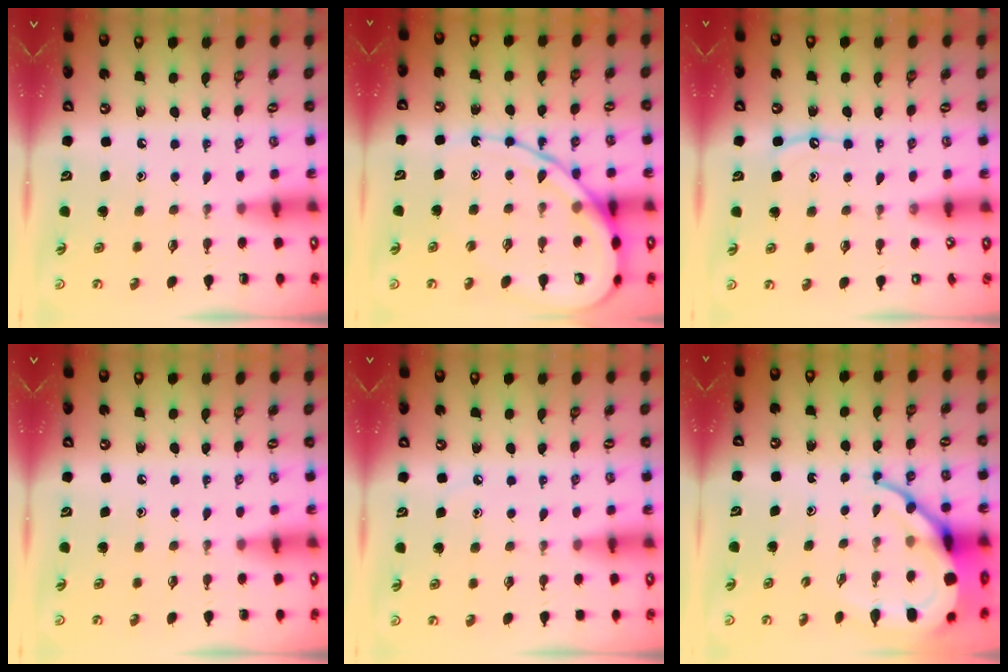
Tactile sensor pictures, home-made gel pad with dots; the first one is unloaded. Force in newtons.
{"total": 14.7, "press": 14.6, "slide": 1.5}
{"total": 6.6, "press": 6.6, "slide": 0.7}
{"total": 0.0}
{"total": 3.7, "press": 3.6, "slide": 0.6}
{"total": 12.9, "press": 12.8, "slide": 1.2}